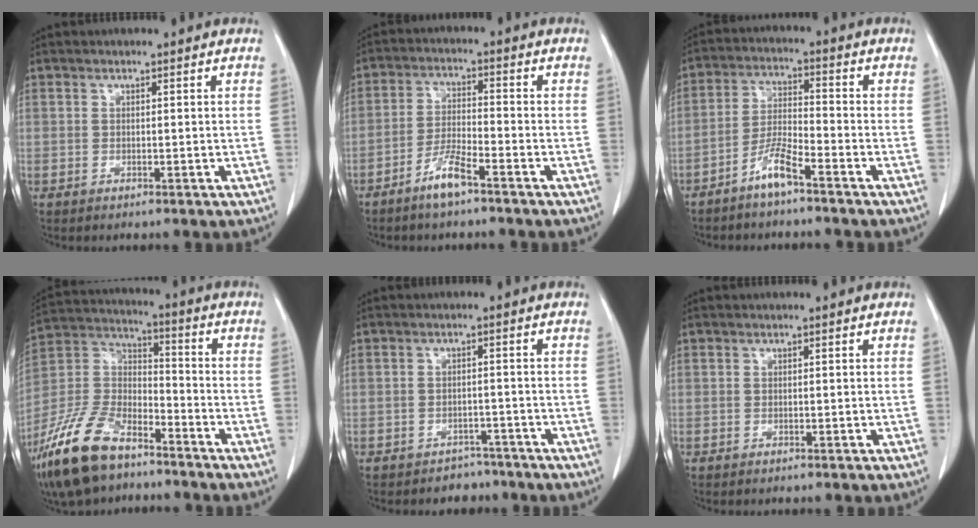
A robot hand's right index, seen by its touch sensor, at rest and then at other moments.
{"total": 5.4, "force": [-3.8, 0.6, 3.7], "torque": [-0.080, -0.005, -0.075]}
{"total": 5.5, "force": [-4.0, 0.5, 3.7], "torque": [-0.082, -0.002, -0.081]}
{"total": 16.4, "force": [-11.6, 6.8, 9.4], "torque": [-0.205, 0.002, -0.218]}
{"total": 3.2, "force": [-2.5, 1.9, -0.2], "torque": [-0.002, 0.010, -0.034]}
{"total": 0.0}